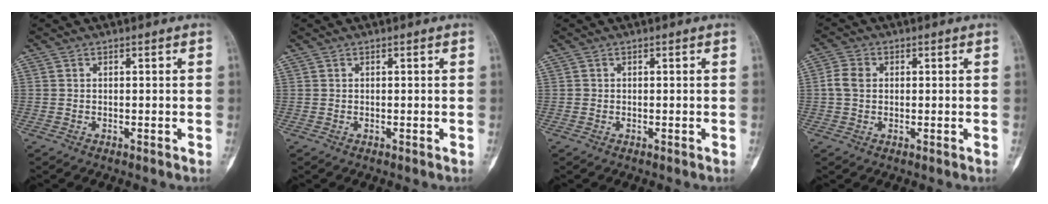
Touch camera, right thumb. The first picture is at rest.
{"total": 0.0}
{"total": 0.0}
{"total": 3.8, "force": [0.3, 3.0, 2.4], "torque": [-0.050, 0.010, 0.000]}